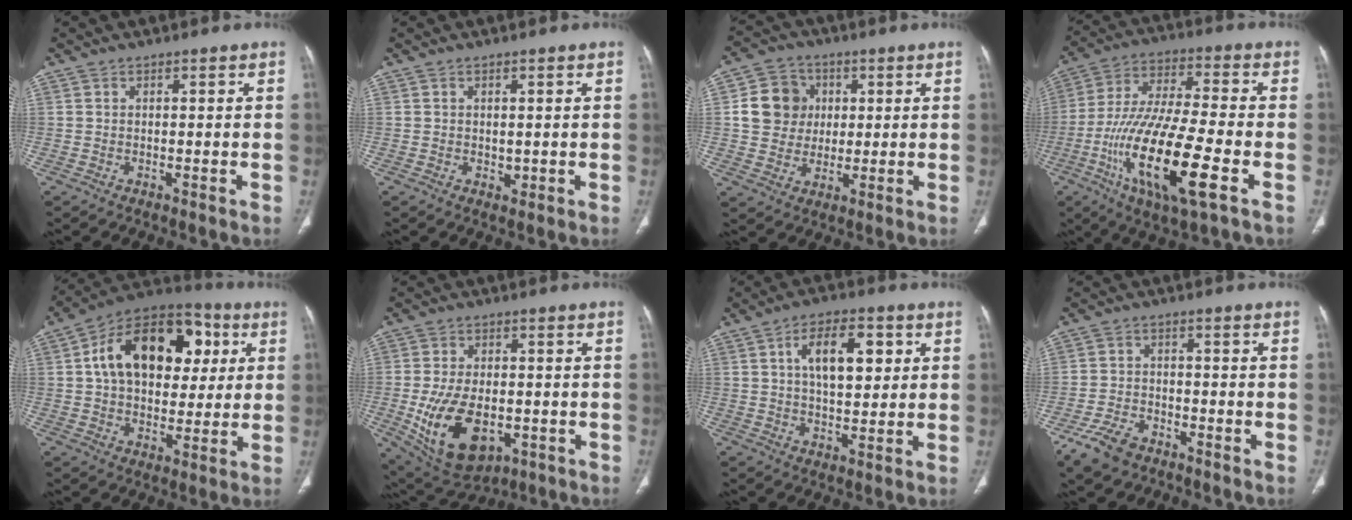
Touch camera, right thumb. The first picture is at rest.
{"total": 1.0, "force": [0.2, 0.9, 0.5], "torque": [-0.006, -0.003, 0.006]}
{"total": 10.2, "force": [1.7, 9.2, 4.0], "torque": [-0.041, 0.002, 0.028]}
{"total": 20.3, "force": [-6.9, 5.1, 18.5], "torque": [-0.377, 0.010, -0.120]}
{"total": 21.9, "force": [5.2, 14.3, 15.7], "torque": [-0.217, 0.017, 0.075]}
{"total": 15.9, "force": [-4.1, 9.6, 12.0], "torque": [-0.202, 0.000, -0.044]}
{"total": 11.1, "force": [3.3, 5.4, 9.1], "torque": [-0.125, -0.002, 0.053]}
{"total": 7.3, "force": [-4.9, 4.1, 3.5], "torque": [-0.075, 0.019, -0.087]}